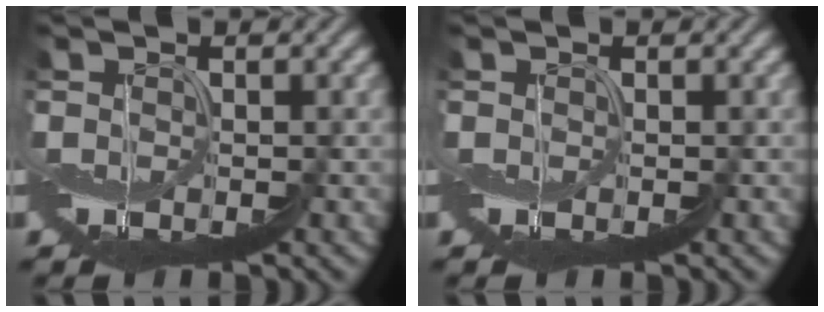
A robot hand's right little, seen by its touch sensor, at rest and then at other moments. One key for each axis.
{"total": 0.0}